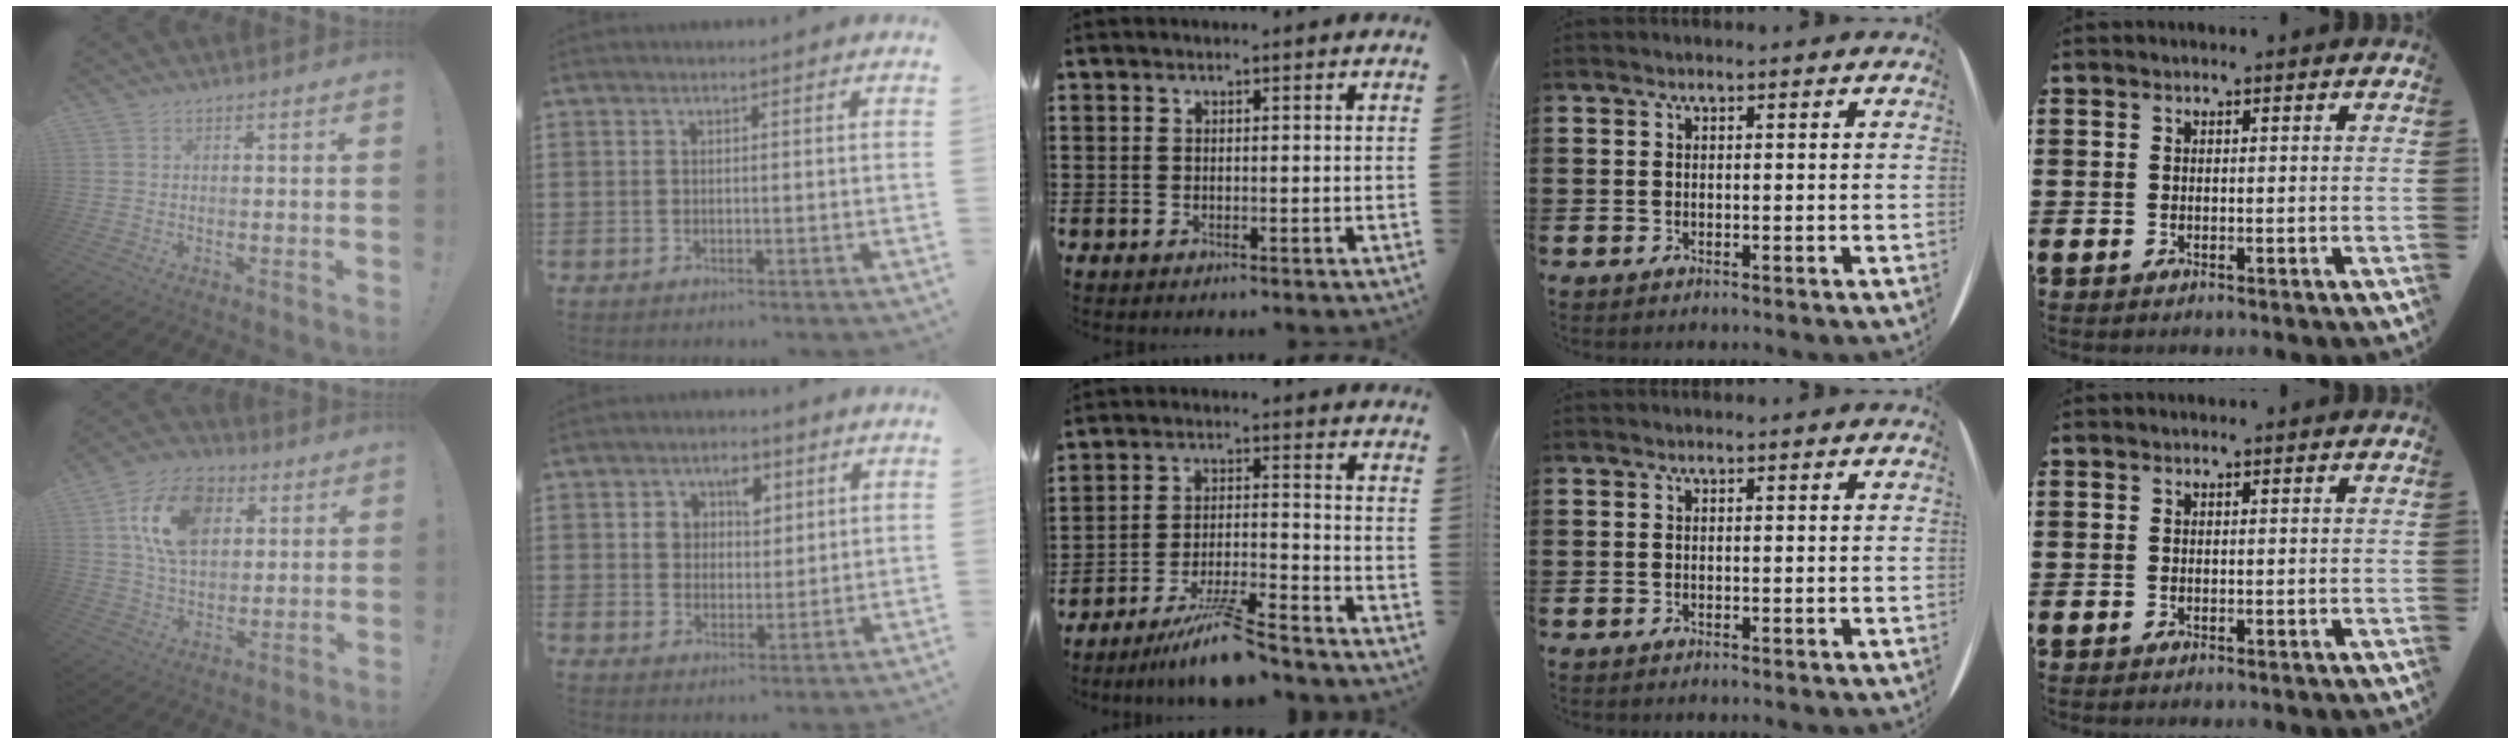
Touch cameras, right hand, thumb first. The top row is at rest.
{"thumb": {"total": 17.4, "force": [6.1, 11.9, 11.1], "torque": [-0.178, -0.008, 0.114]}, "index": {"total": 4.8, "force": [2.2, 3.6, 2.3], "torque": [-0.045, 0.010, 0.033]}, "middle": {"total": 8.3, "force": [-7.0, 0.4, 4.5], "torque": [-0.092, -0.007, -0.133]}}